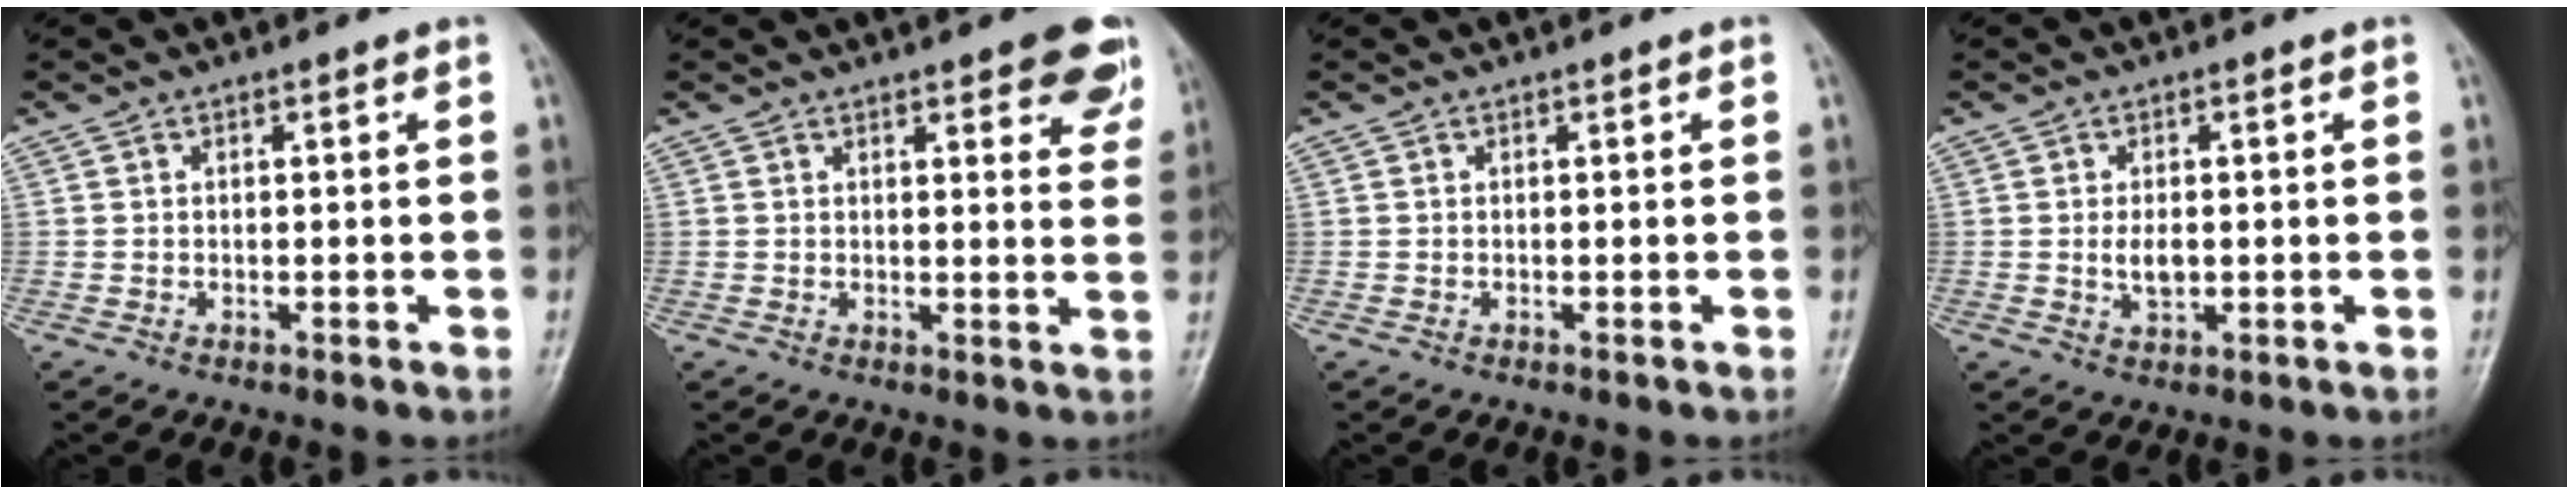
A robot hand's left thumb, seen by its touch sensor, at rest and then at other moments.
{"total": 9.2, "force": [5.6, 3.1, 6.7], "torque": [-0.048, -0.022, 0.062]}
{"total": 0.0}
{"total": 3.2, "force": [-0.1, 1.8, 2.7], "torque": [-0.046, -0.004, 0.000]}